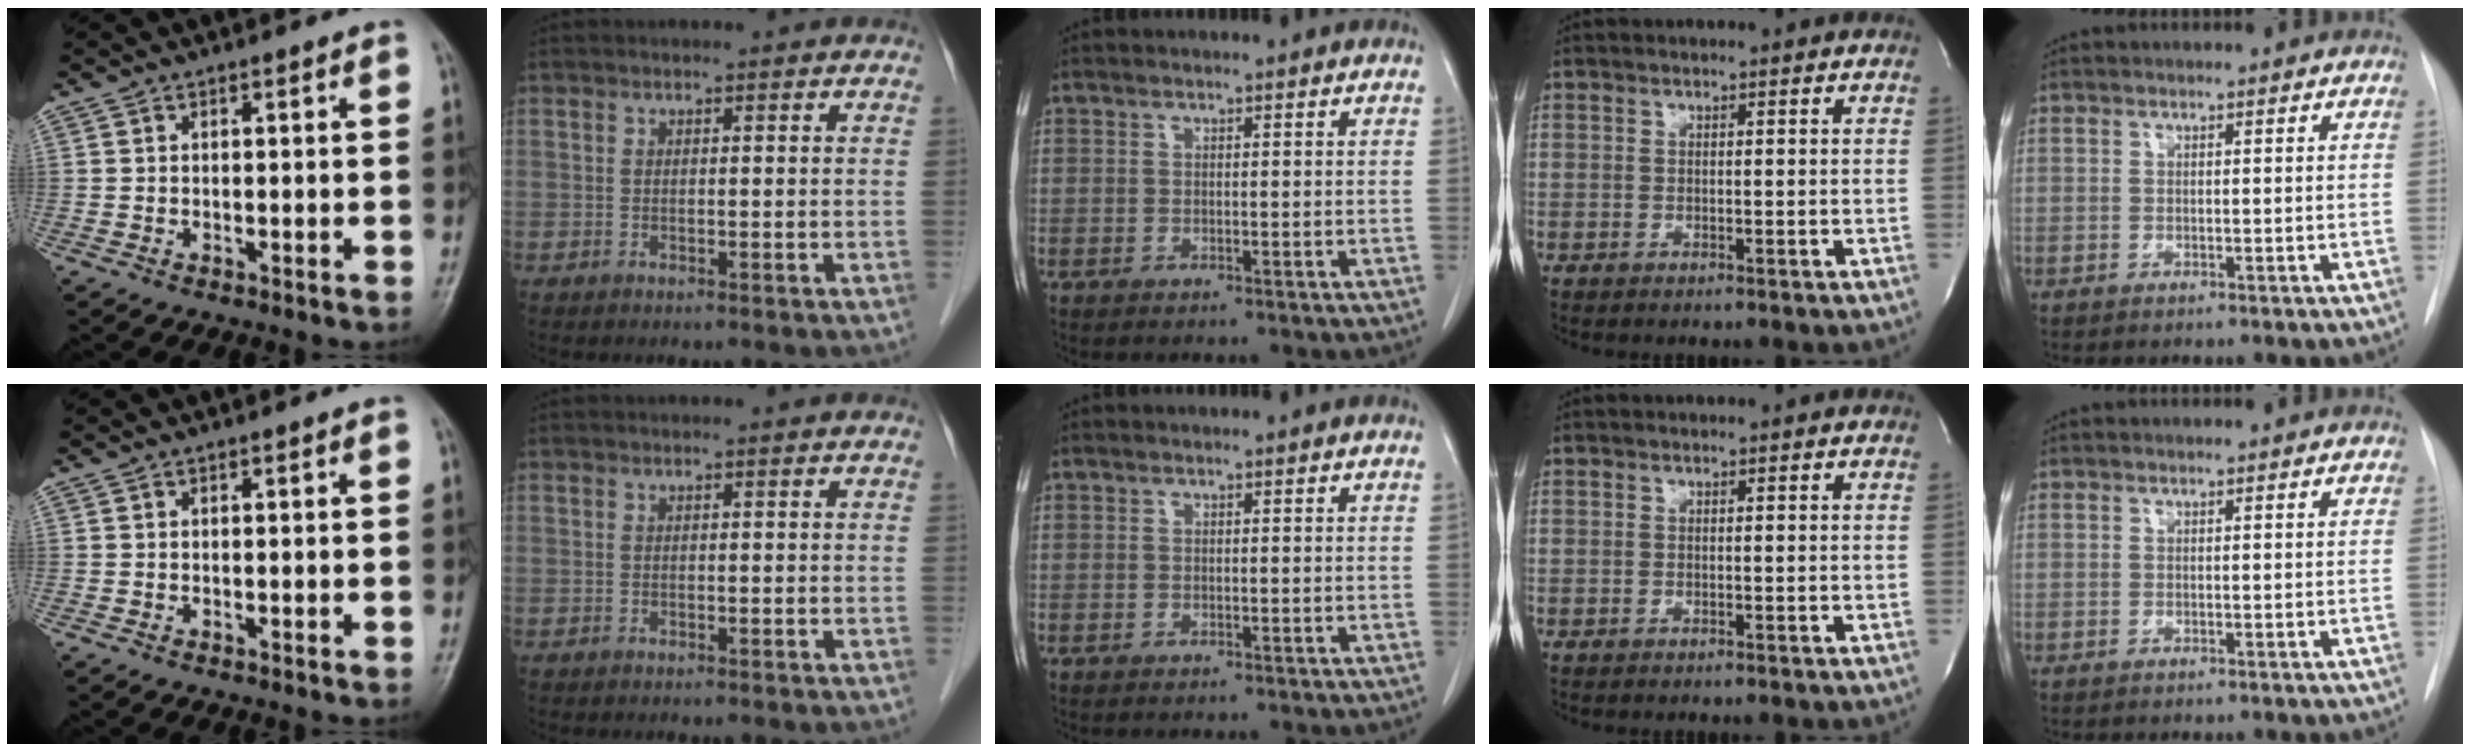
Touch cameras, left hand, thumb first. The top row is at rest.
{}